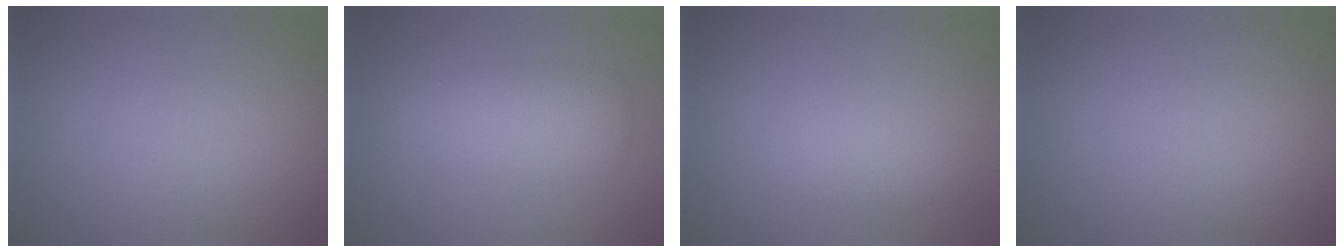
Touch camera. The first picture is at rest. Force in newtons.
{"total": 3.7, "press": 3.7, "slide": 0.1}
{"total": 1.9, "press": 1.9, "slide": 0.1}
{"total": 0.0}